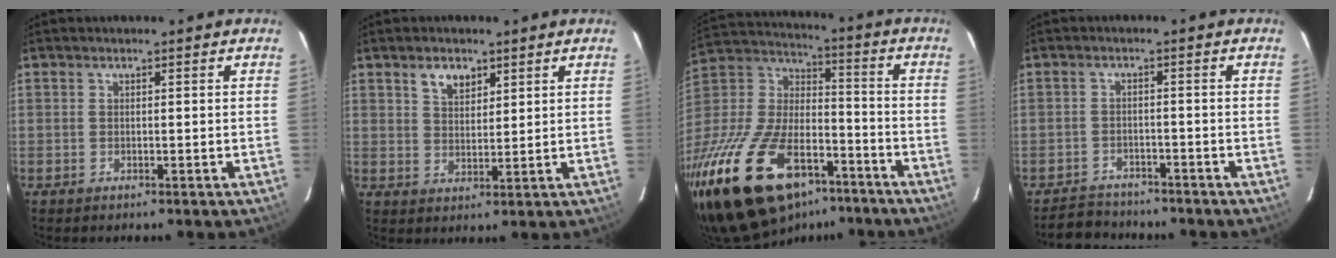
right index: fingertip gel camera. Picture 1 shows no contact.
{"total": 4.6, "force": [2.8, 2.7, 2.5], "torque": [-0.036, 0.007, 0.051]}
{"total": 31.1, "force": [-18.3, 15.6, 19.8], "torque": [-0.402, -0.012, -0.295]}
{"total": 6.1, "force": [-5.5, 2.5, 0.6], "torque": [-0.030, 0.011, -0.086]}